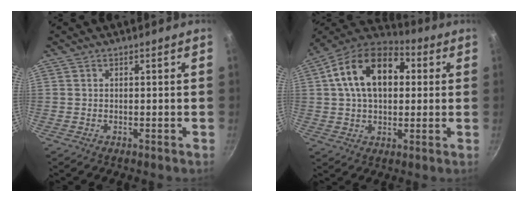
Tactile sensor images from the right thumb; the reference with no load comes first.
{"total": 18.2, "force": [3.8, 11.8, 13.3], "torque": [-0.199, 0.027, 0.045]}